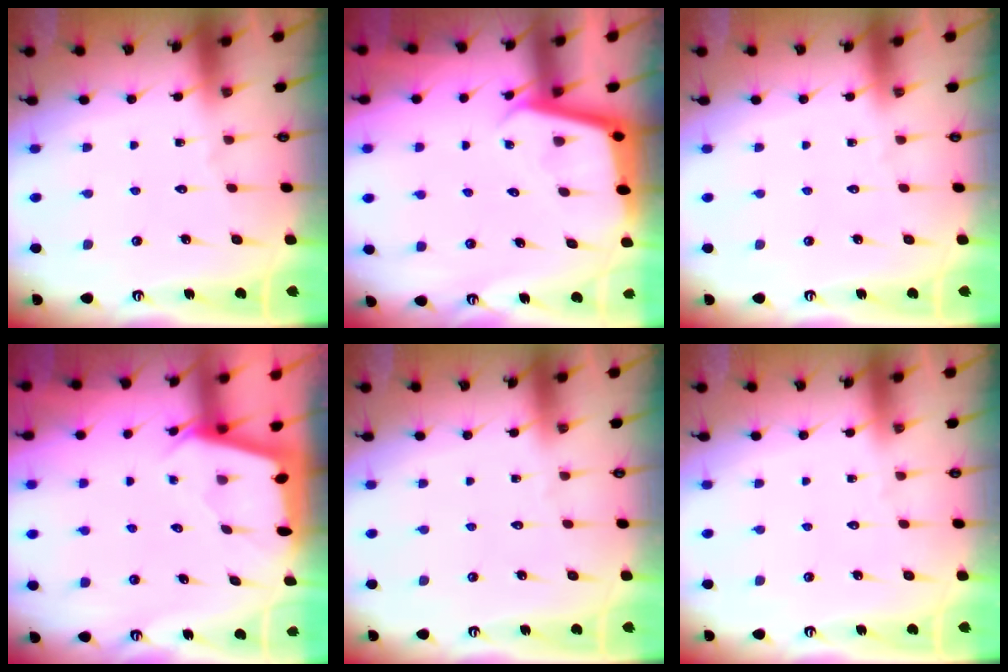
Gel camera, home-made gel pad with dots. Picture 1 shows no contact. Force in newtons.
{"total": 3.5, "press": 3.5, "slide": 0.3}
{"total": 0.0}
{"total": 2.0, "press": 2.0, "slide": 0.3}
{"total": 0.0}
{"total": 0.0}